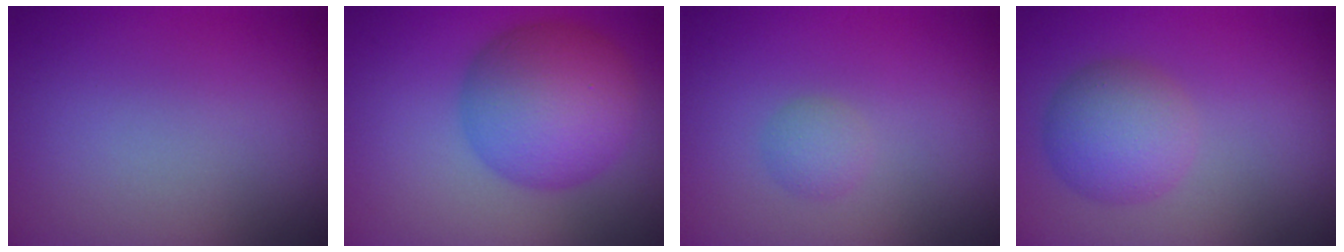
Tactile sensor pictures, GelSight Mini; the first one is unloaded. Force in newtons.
{"total": 7.5, "press": 7.5, "slide": 0.2}
{"total": 1.3, "press": 1.3, "slide": 0.1}
{"total": 4.2, "press": 4.2, "slide": 0.1}